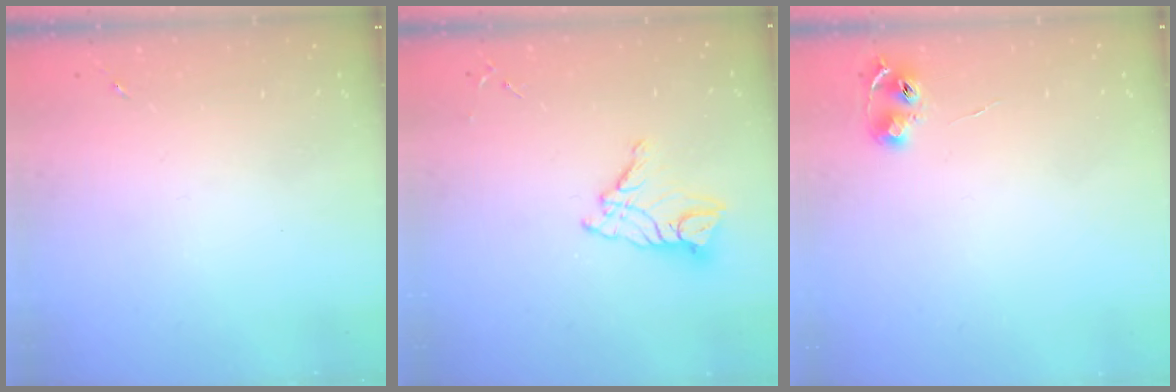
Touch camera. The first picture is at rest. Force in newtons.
{"total": 11.3, "press": 11.2, "slide": 1.1}
{"total": 6.4, "press": 6.4, "slide": 0.7}